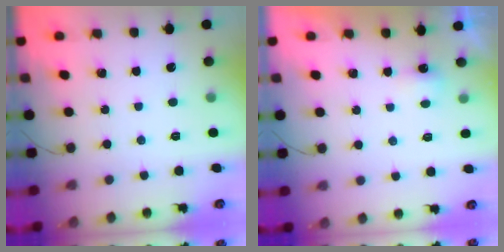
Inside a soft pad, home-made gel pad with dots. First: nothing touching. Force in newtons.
{"total": 2.3, "press": 2.2, "slide": 0.6}